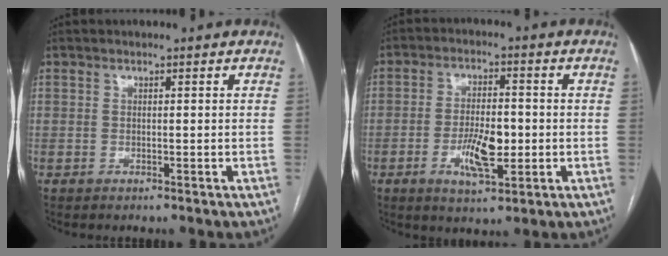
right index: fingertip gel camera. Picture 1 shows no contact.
{"total": 7.6, "force": [-1.8, 2.7, 6.9], "torque": [-0.127, 0.001, -0.024]}